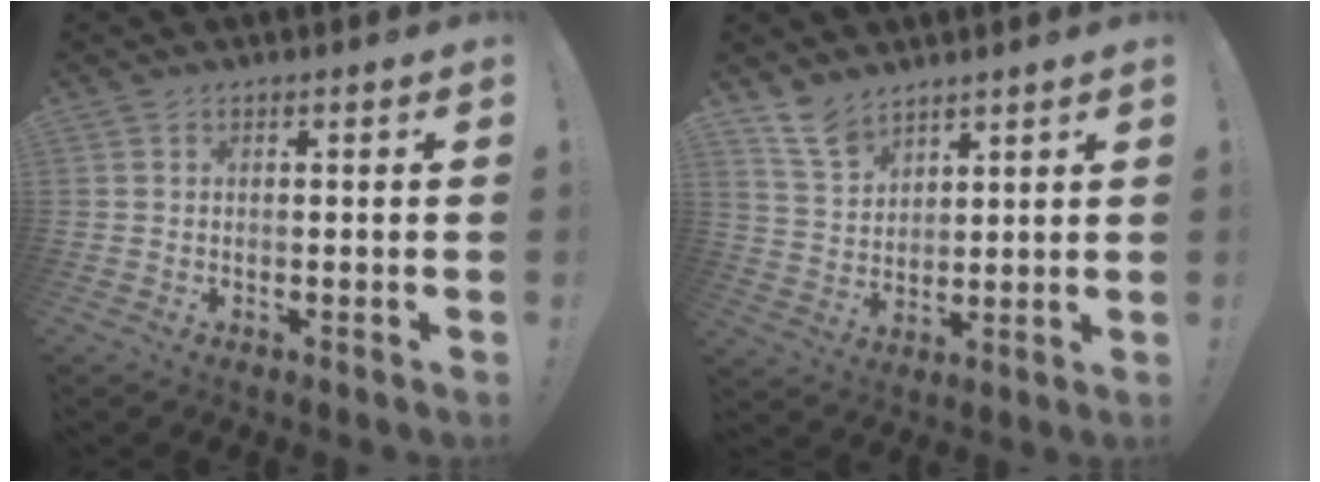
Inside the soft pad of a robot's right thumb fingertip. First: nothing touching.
{"total": 9.4, "force": [7.5, 4.9, 2.8], "torque": [-0.063, -0.046, 0.148]}